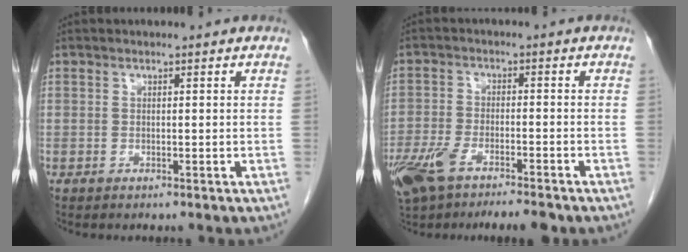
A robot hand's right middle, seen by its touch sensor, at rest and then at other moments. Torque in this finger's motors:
{"motor_torque": [1.15, -0.98, 0.17, 0.07]}